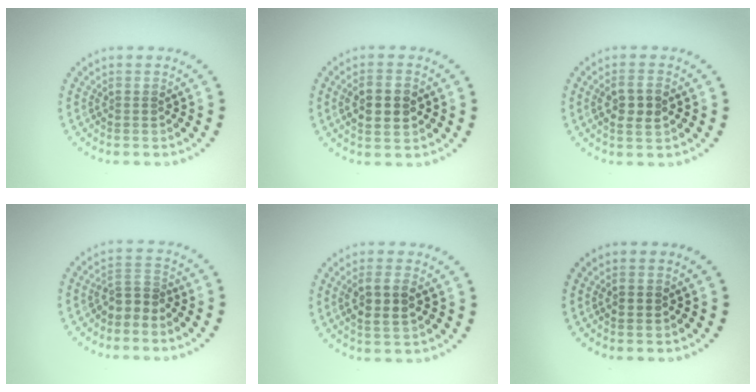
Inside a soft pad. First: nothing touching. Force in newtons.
{"total": 3.5, "press": 3.5, "slide": 0.2}
{"total": 2.7, "press": 2.7, "slide": 0.6}
{"total": 2.1, "press": 1.6, "slide": 1.3}
{"total": 2.8, "press": 2.7, "slide": 0.8}
{"total": 1.2, "press": 1.2, "slide": 0.2}